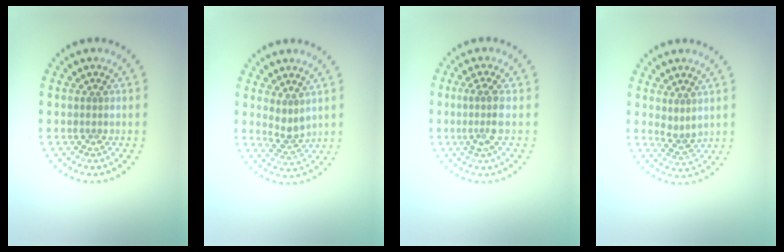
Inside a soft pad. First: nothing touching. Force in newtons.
{"total": 2.0, "press": 1.6, "slide": 1.3}
{"total": 2.4, "press": 1.9, "slide": 1.5}
{"total": 1.6, "press": 1.2, "slide": 1.1}